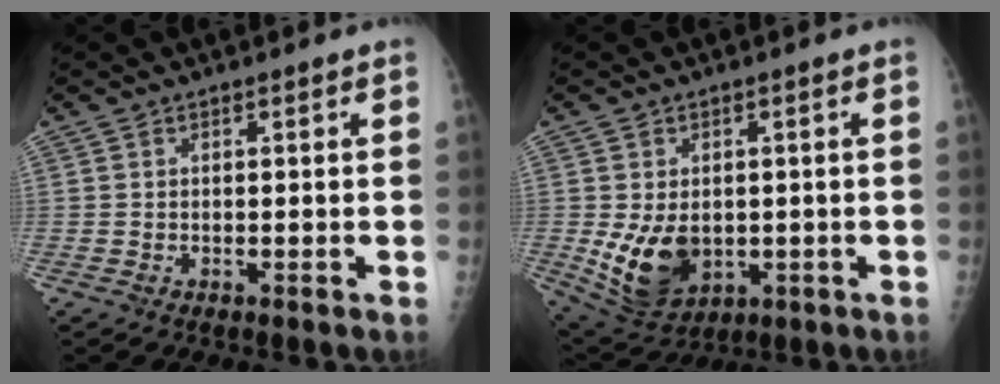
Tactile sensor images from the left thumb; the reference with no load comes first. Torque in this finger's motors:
{"motor_torque": [-0.35, 1.09, 1.03, -0.01, 0.11]}